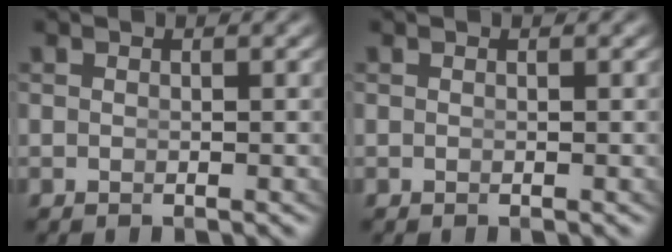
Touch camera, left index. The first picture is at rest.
{"total": 0.0}